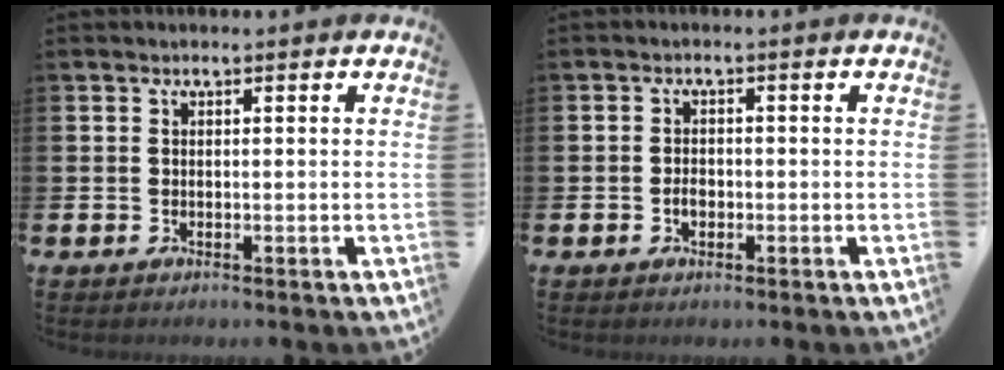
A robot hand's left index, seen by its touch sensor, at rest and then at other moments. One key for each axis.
{"total": 1.7, "fx": -0.5, "fy": 1.1, "fz": 1.1, "tx": -0.021, "ty": 0.005, "tz": -0.012}